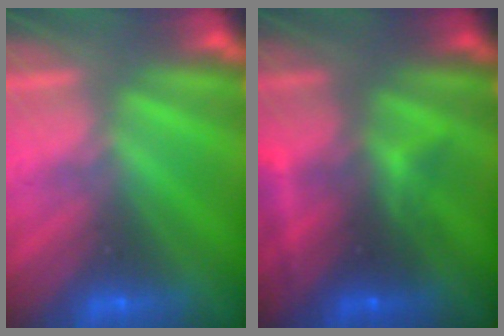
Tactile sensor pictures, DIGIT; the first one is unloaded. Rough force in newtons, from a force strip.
{"total": 2.5}